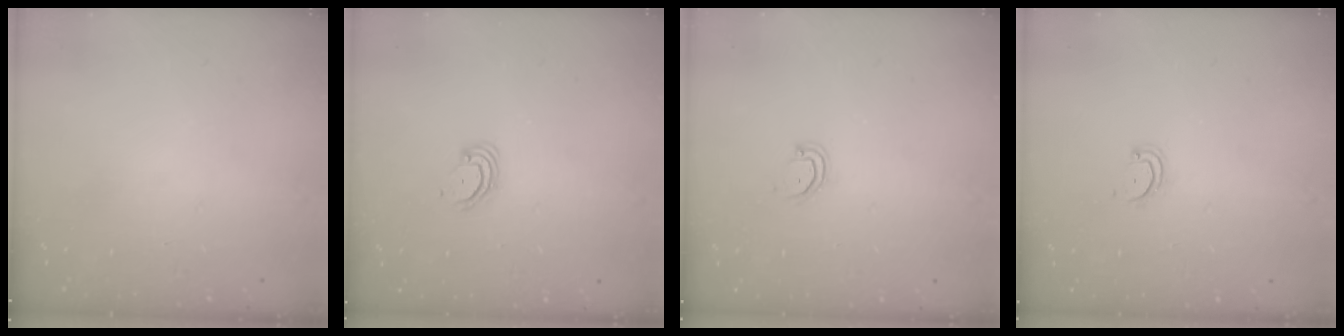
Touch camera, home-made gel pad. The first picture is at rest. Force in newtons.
{"total": 3.9, "press": 3.9, "slide": 0.2}
{"total": 2.5, "press": 2.5, "slide": 0.1}
{"total": 2.8, "press": 2.8, "slide": 0.3}